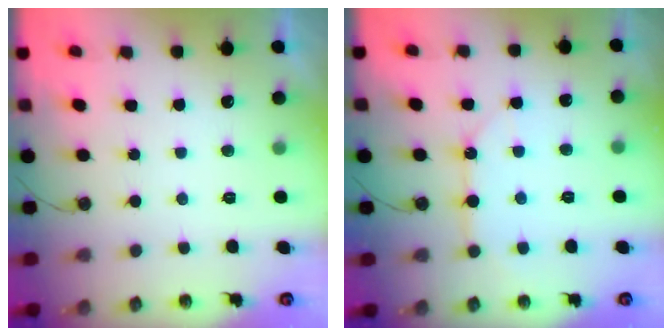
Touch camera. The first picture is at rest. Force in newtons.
{"total": 9.0, "press": 9.0, "slide": 0.2}